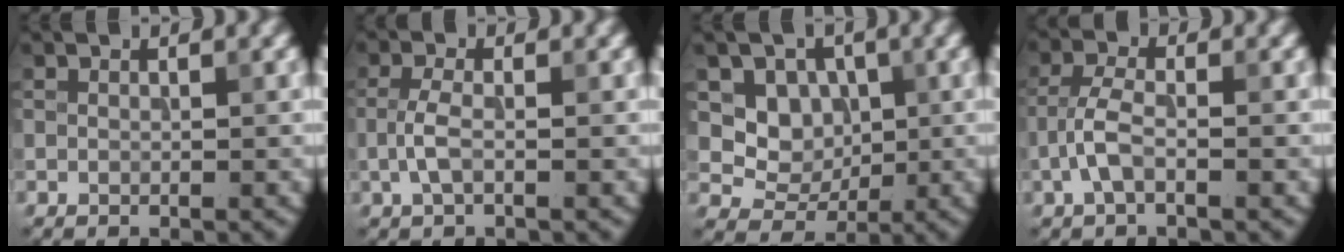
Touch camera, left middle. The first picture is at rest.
{"total": 2.2, "force": [-0.6, 0.8, 1.9], "torque": [-0.046, 0.003, -0.018]}
{"total": 4.0, "force": [0.7, 3.5, 1.8], "torque": [-0.031, -0.010, 0.011]}
{"total": 2.9, "force": [-1.2, 1.1, 2.4], "torque": [-0.053, 0.007, -0.031]}